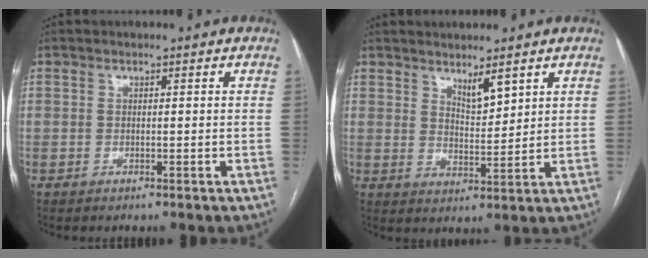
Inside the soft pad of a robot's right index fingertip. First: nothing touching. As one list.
[{"total": 4.0, "force": [3.0, 0.8, 2.6], "torque": [-0.047, -0.013, 0.058]}]